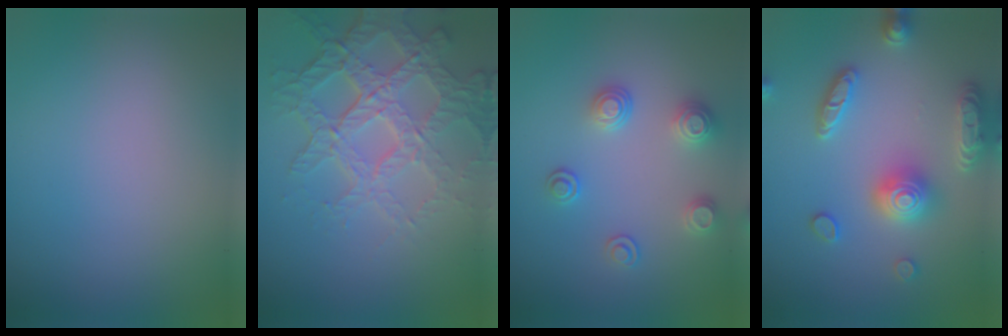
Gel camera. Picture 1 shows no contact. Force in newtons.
{"total": 6.6, "press": 5.0, "slide": 4.3}
{"total": 2.6, "press": 2.6, "slide": 0.4}
{"total": 4.9, "press": 4.8, "slide": 0.9}